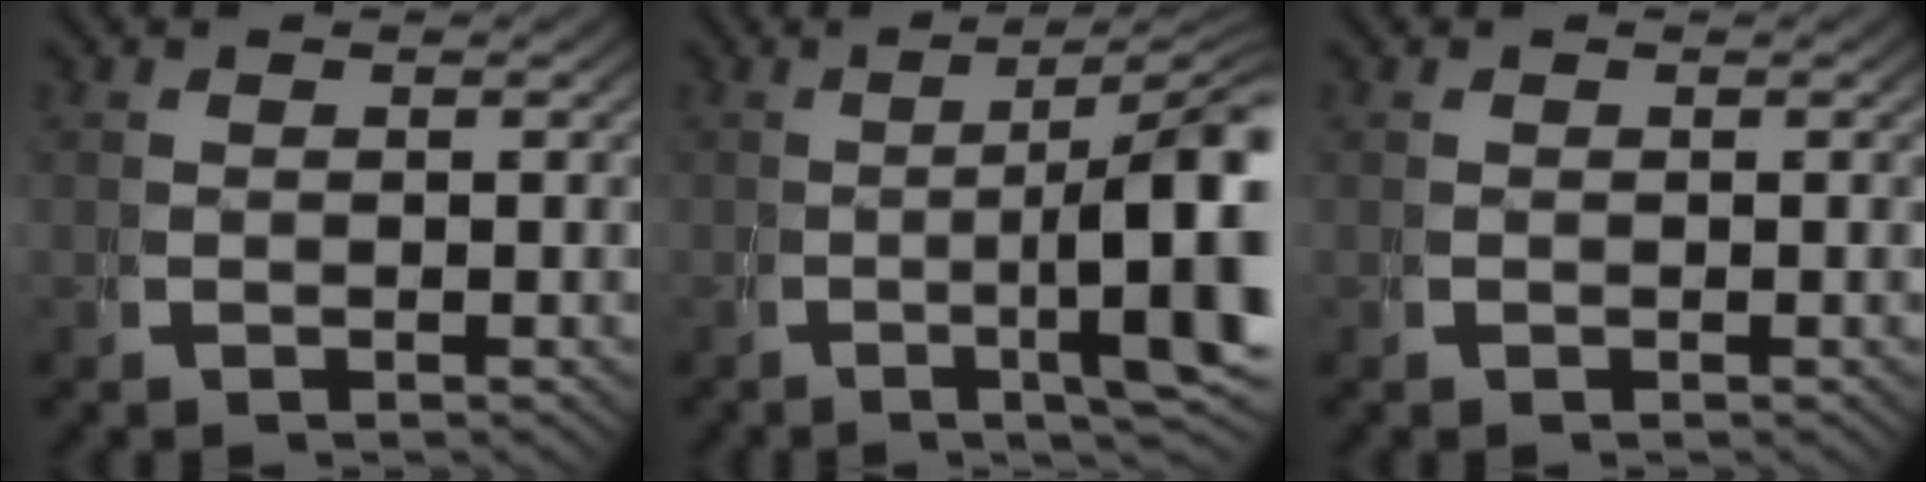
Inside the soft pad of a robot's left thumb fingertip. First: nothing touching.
{"total": 10.0, "force": [-0.4, 2.9, 9.5], "torque": [-0.136, -0.004, -0.013]}
{"total": 0.0}